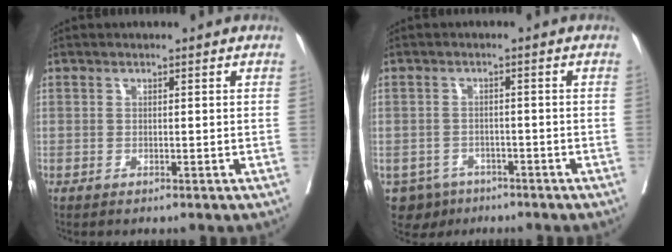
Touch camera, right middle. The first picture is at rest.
{"total": 5.0, "force": [-3.5, 3.5, 0.7], "torque": [-0.010, 0.002, -0.051]}